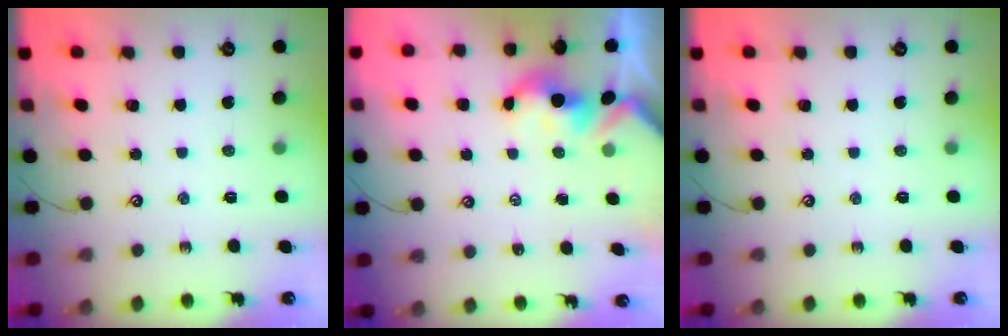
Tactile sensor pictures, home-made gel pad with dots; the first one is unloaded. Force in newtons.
{"total": 1.7, "press": 1.7, "slide": 0.2}
{"total": 0.0}